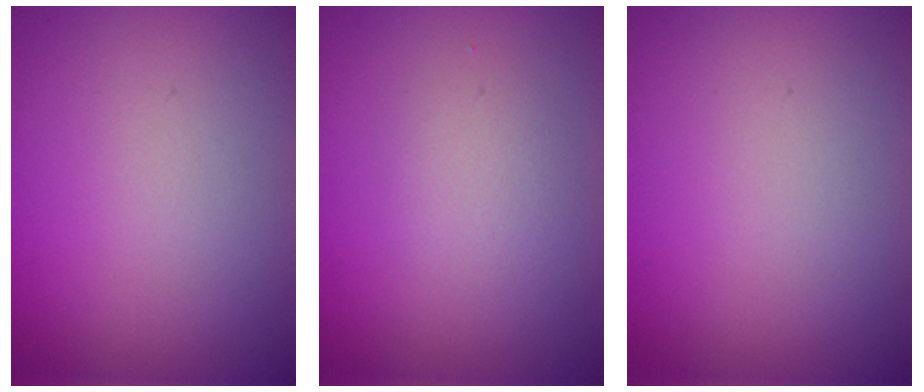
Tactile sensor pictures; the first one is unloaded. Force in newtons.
{"total": 1.7, "press": 1.7, "slide": 0.2}
{"total": 0.0}